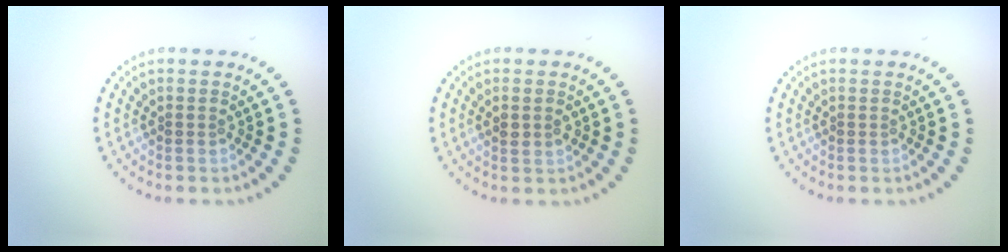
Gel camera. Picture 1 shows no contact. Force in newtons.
{"total": 1.4, "press": 1.4, "slide": 0.5}
{"total": 0.0}